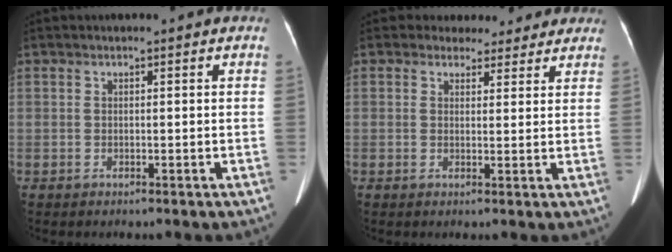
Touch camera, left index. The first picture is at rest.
{"total": 6.6, "force": [5.7, 3.4, 0.2], "torque": [0.025, -0.006, 0.054]}